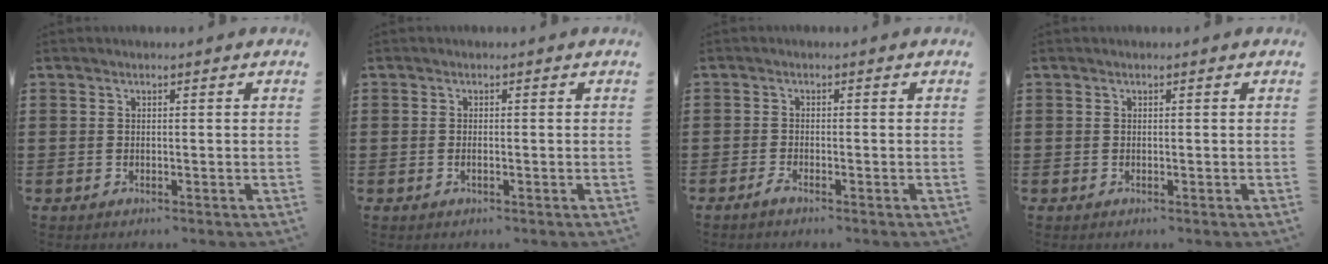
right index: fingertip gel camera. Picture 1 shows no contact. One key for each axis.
{"total": 0.5, "fx": -0.3, "fy": 0.1, "fz": 0.5, "tx": -0.008, "ty": -0.004, "tz": -0.005}
{"total": 1.2, "fx": -1.0, "fy": -0.1, "fz": 0.7, "tx": -0.021, "ty": -0.009, "tz": -0.021}
{"total": 0.0}